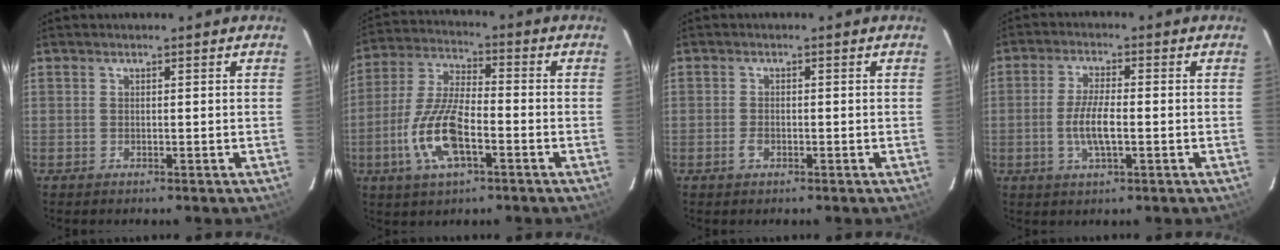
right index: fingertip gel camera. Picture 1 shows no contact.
{"total": 13.0, "force": [-4.7, 4.6, 11.1], "torque": [-0.242, -0.004, -0.091]}
{"total": 1.8, "force": [-0.8, 1.1, 1.2], "torque": [-0.027, 0.000, -0.015]}
{"total": 6.4, "force": [-1.4, 1.8, 6.0], "torque": [-0.121, -0.003, -0.026]}